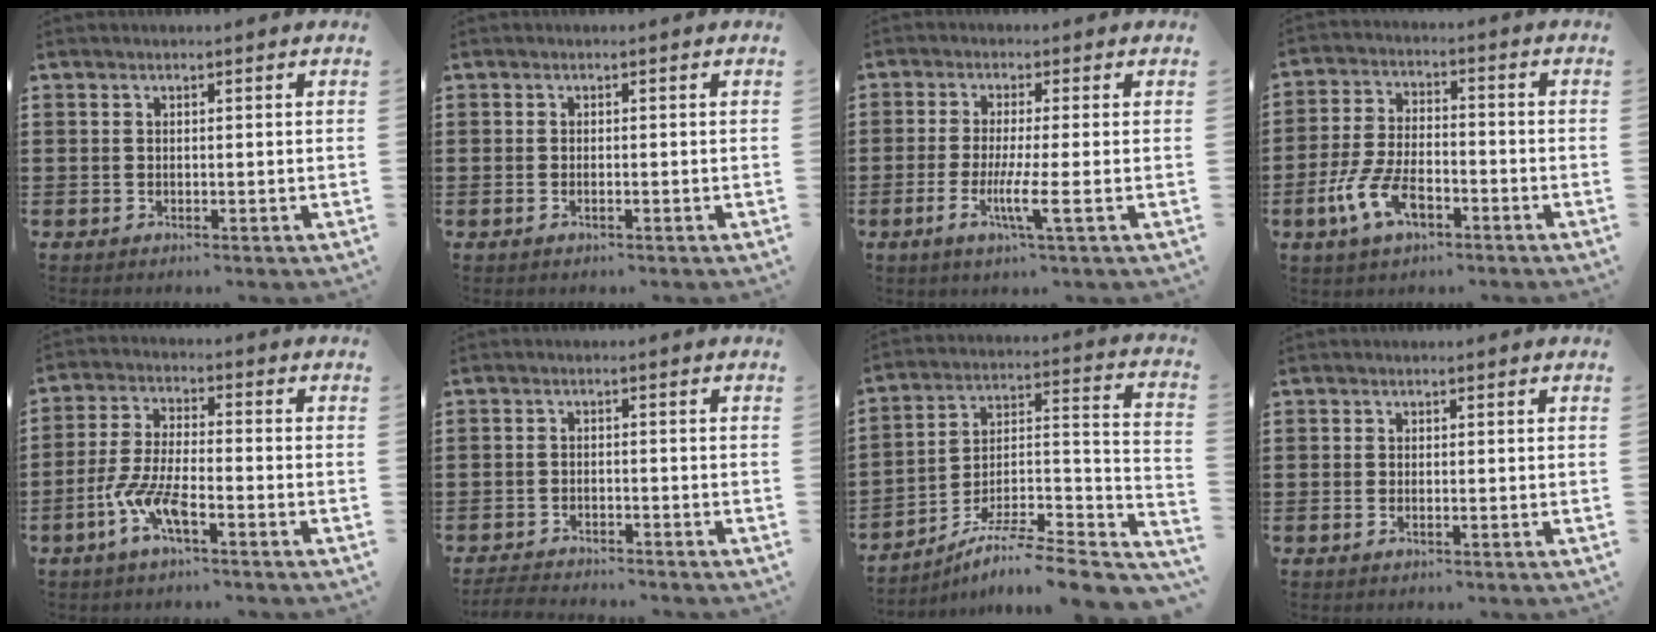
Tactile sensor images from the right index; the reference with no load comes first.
{"total": 0.6, "force": [-0.4, 0.1, 0.4], "torque": [-0.010, -0.003, -0.006]}
{"total": 5.7, "force": [-1.7, 0.2, 5.5], "torque": [-0.108, -0.016, -0.033]}
{"total": 8.2, "force": [-4.1, 3.6, 6.2], "torque": [-0.154, -0.008, -0.082]}
{"total": 7.5, "force": [-4.2, 1.6, 6.0], "torque": [-0.154, -0.016, -0.086]}
{"total": 2.6, "force": [-2.6, 0.1, 0.0], "torque": [-0.006, -0.002, -0.054]}
{"total": 7.9, "force": [-6.5, 0.9, 4.5], "torque": [-0.070, -0.002, -0.128]}
{"total": 0.6, "force": [-0.2, 0.1, 0.5], "torque": [-0.011, -0.004, -0.004]}